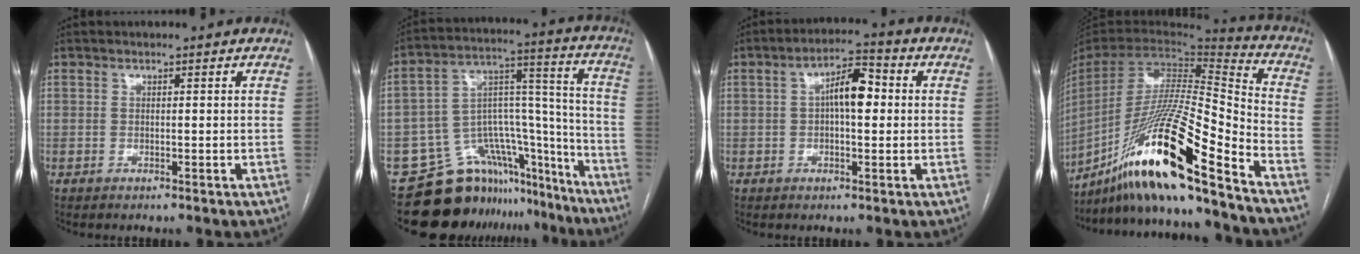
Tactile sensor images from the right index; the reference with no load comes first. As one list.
[{"total": 19.5, "force": [-16.5, 9.3, 4.9], "torque": [-0.057, 0.083, -0.240]}, {"total": 6.7, "force": [0.7, 2.3, 6.3], "torque": [-0.108, 0.023, 0.008]}, {"total": 23.9, "force": [-16.9, 0.1, 16.8], "torque": [-0.327, -0.025, -0.310]}]